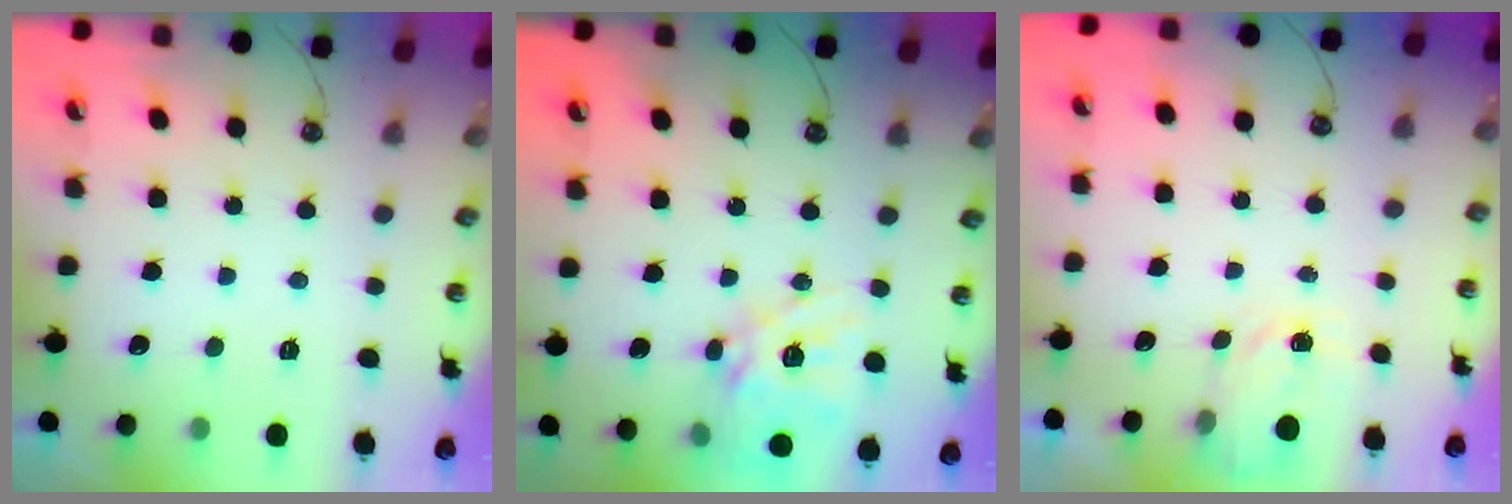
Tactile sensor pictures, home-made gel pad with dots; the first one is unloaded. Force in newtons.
{"total": 16.8, "press": 16.6, "slide": 2.7}
{"total": 2.6, "press": 2.6, "slide": 0.4}